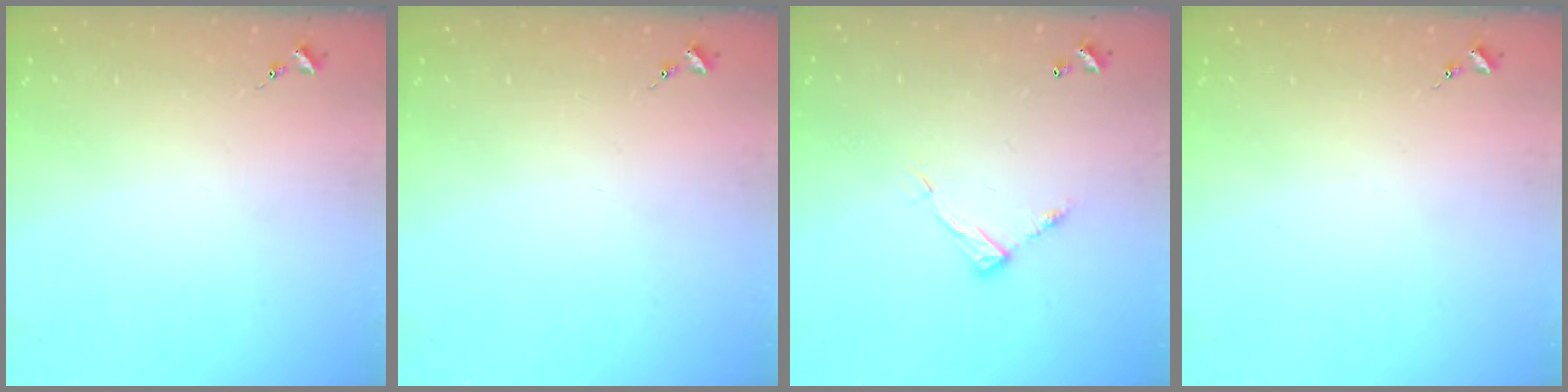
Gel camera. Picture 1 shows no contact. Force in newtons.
{"total": 0.0}
{"total": 7.9, "press": 7.9, "slide": 0.3}
{"total": 0.0}